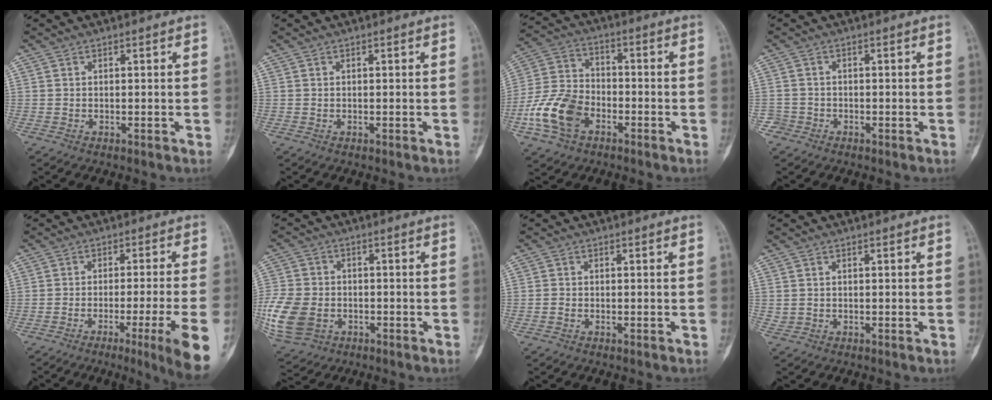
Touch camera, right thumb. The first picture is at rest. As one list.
[{"total": 0.0}, {"total": 12.9, "force": [-5.3, 8.6, 8.1], "torque": [-0.159, 0.026, -0.107]}, {"total": 2.0, "force": [-1.1, 1.6, -0.4], "torque": [0.019, 0.009, -0.029]}, {"total": 11.7, "force": [-5.3, -0.7, 10.4], "torque": [-0.145, -0.001, -0.077]}, {"total": 16.3, "force": [-4.4, 12.4, 9.6], "torque": [-0.244, -0.001, -0.072]}, {"total": 1.0, "force": [-0.4, 0.8, 0.5], "torque": [-0.009, 0.002, -0.008]}, {"total": 0.7, "force": [0.0, 0.6, 0.5], "torque": [-0.009, 0.001, 0.005]}]